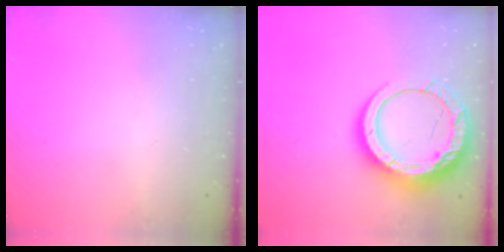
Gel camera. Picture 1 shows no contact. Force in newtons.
{"total": 16.4, "press": 16.3, "slide": 1.7}